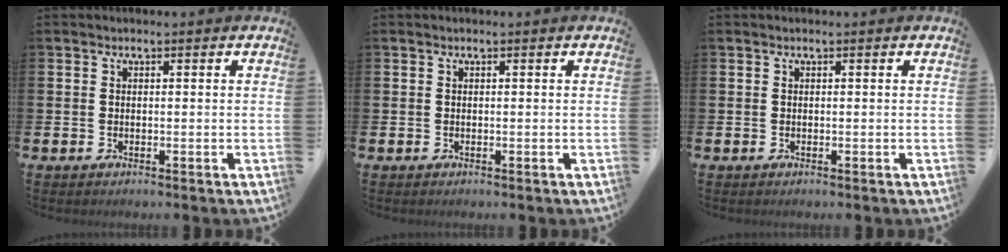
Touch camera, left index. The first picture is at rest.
{"total": 0.0}
{"total": 0.0}